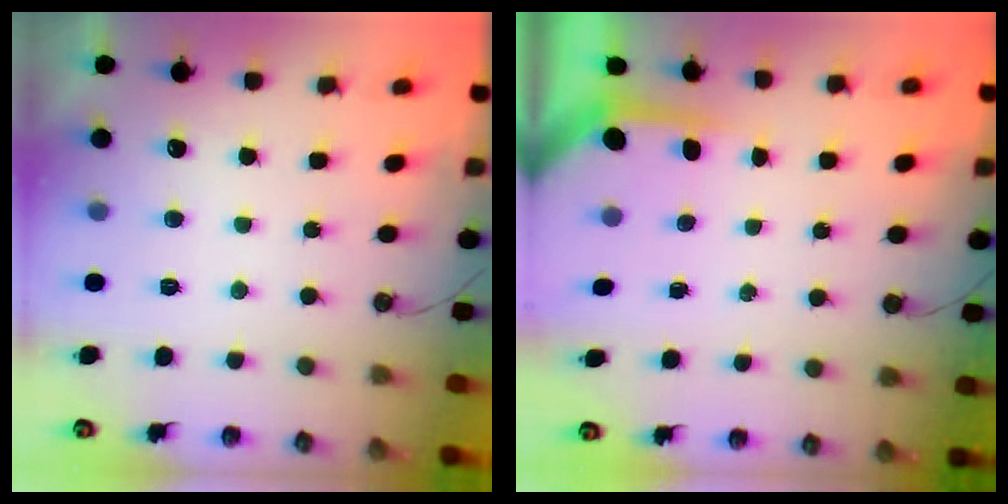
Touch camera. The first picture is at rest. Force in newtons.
{"total": 3.6, "press": 3.6, "slide": 0.3}